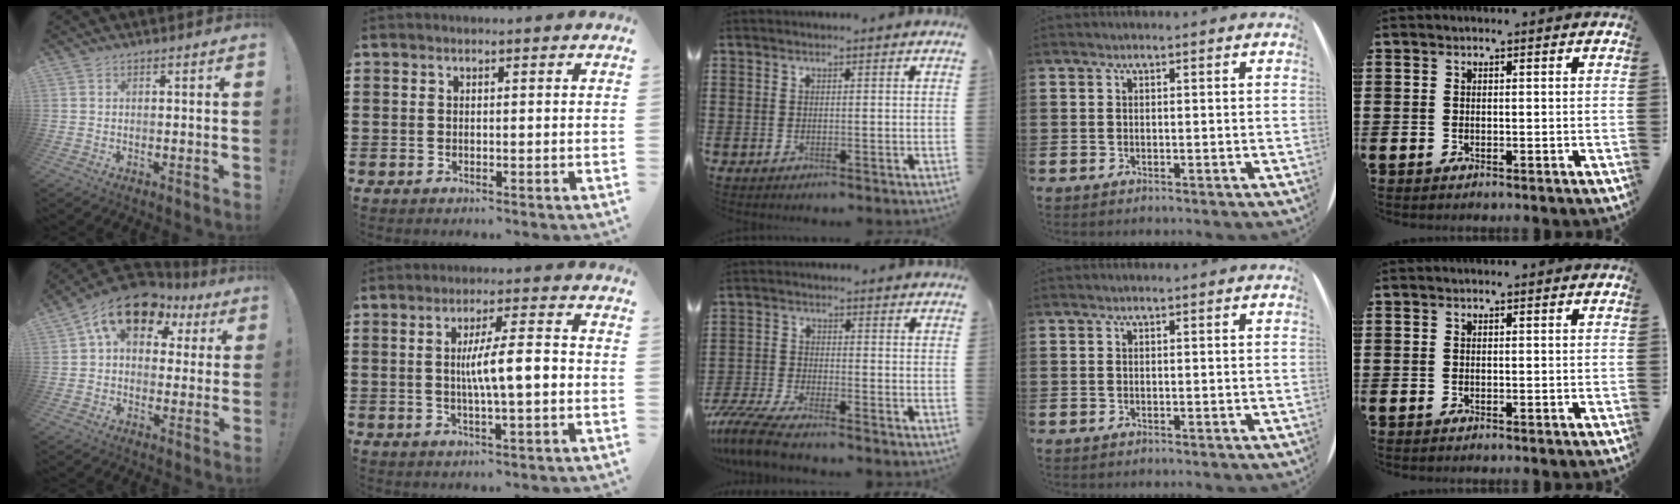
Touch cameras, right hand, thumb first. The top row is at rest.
{"thumb": {"total": 16.0, "force": [8.2, 9.6, 9.8], "torque": [-0.156, -0.036, 0.148]}, "index": {"total": 7.0, "force": [-0.2, 0.9, 6.9], "torque": [-0.122, 0.001, -0.008]}, "middle": {"total": 6.2, "force": [-5.5, 0.5, 3.0], "torque": [-0.087, -0.018, -0.113]}}